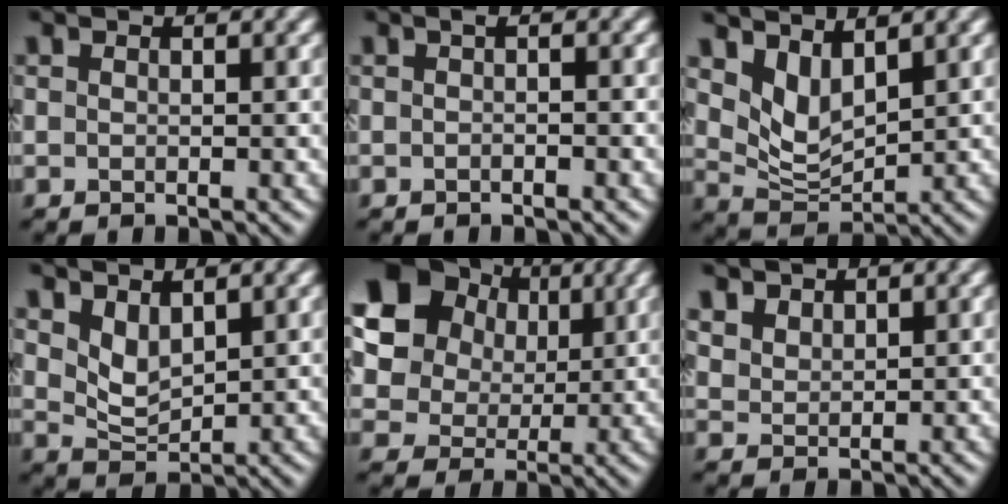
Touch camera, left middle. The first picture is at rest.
{"total": 0.6, "force": [-0.4, 0.1, 0.5], "torque": [-0.004, 0.001, -0.009]}
{"total": 3.2, "force": [2.1, 1.5, 1.9], "torque": [-0.048, -0.007, 0.049]}
{"total": 2.0, "force": [1.4, 1.0, 1.1], "torque": [-0.024, -0.003, 0.036]}
{"total": 11.5, "force": [4.5, 9.3, 5.1], "torque": [-0.137, 0.035, 0.091]}
{"total": 2.0, "force": [1.8, 0.7, -0.1], "torque": [-0.003, 0.004, 0.051]}